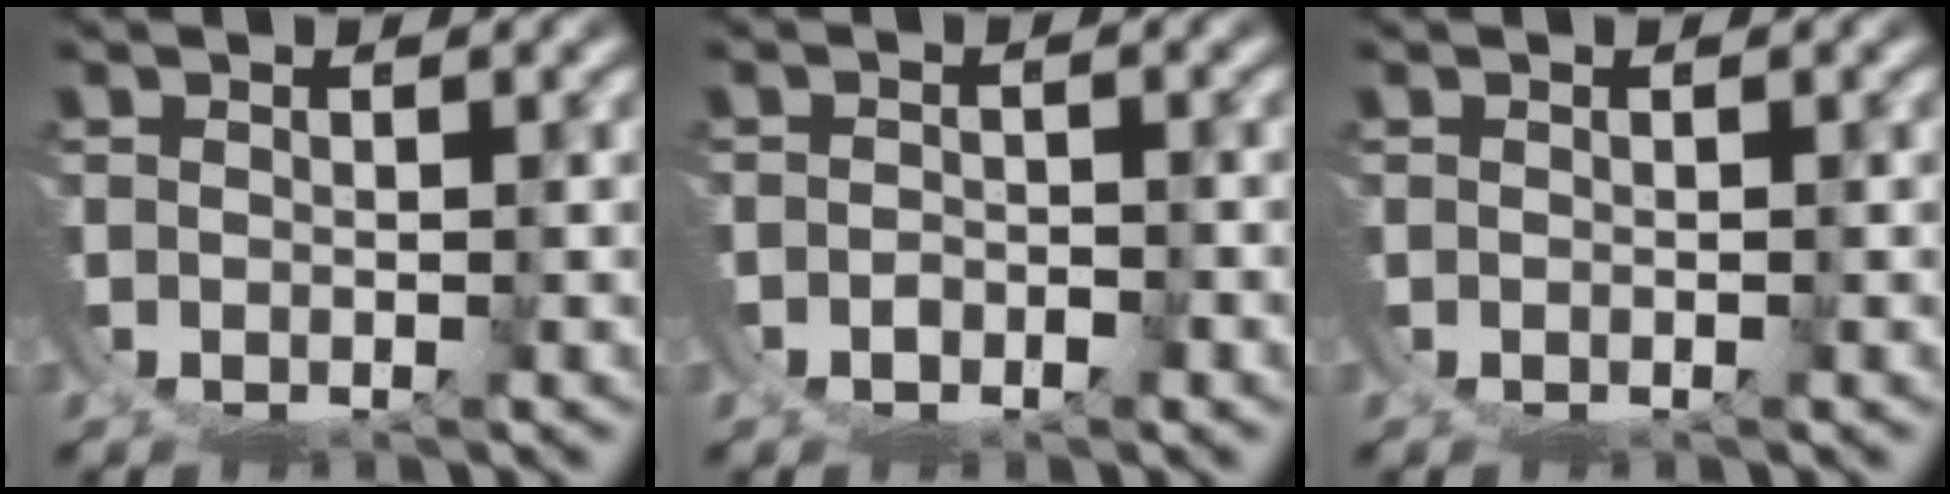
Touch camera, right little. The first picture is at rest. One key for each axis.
{"total": 1.4, "fx": -0.7, "fy": 1.2, "fz": 0.0, "tx": -0.005, "ty": -0.009, "tz": -0.010}
{"total": 0.0}